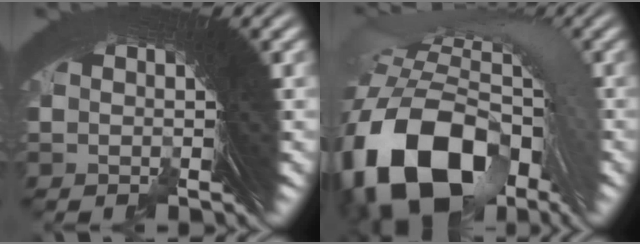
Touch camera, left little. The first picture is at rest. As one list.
[{"total": 13.0, "force": [-1.7, 8.3, 9.8], "torque": [-0.193, -0.032, -0.009]}]